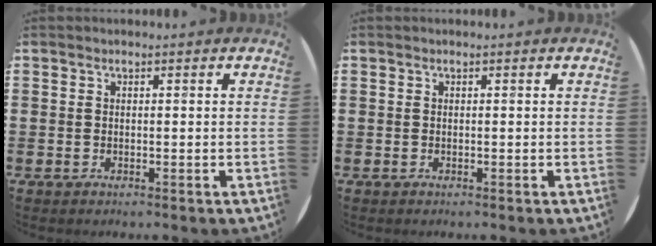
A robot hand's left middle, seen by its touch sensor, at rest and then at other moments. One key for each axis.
{"total": 0.0}